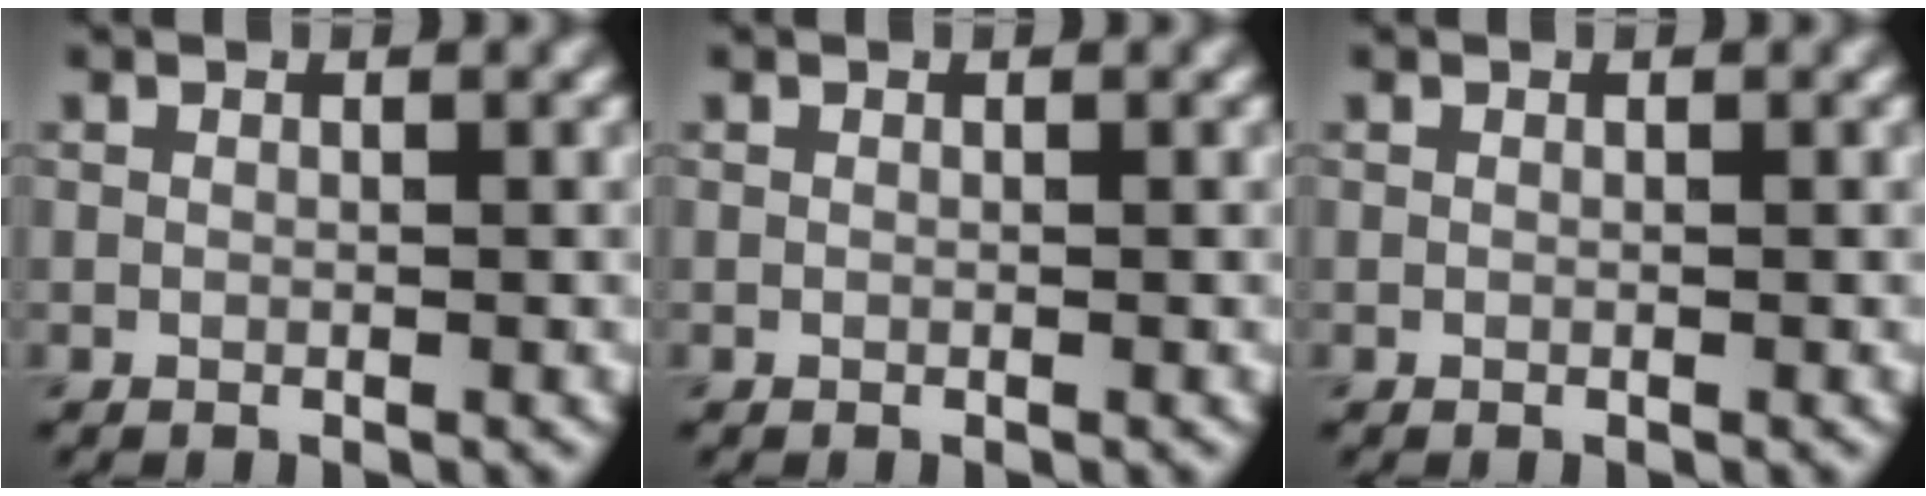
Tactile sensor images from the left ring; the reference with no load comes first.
{"total": 0.0}
{"total": 0.0}